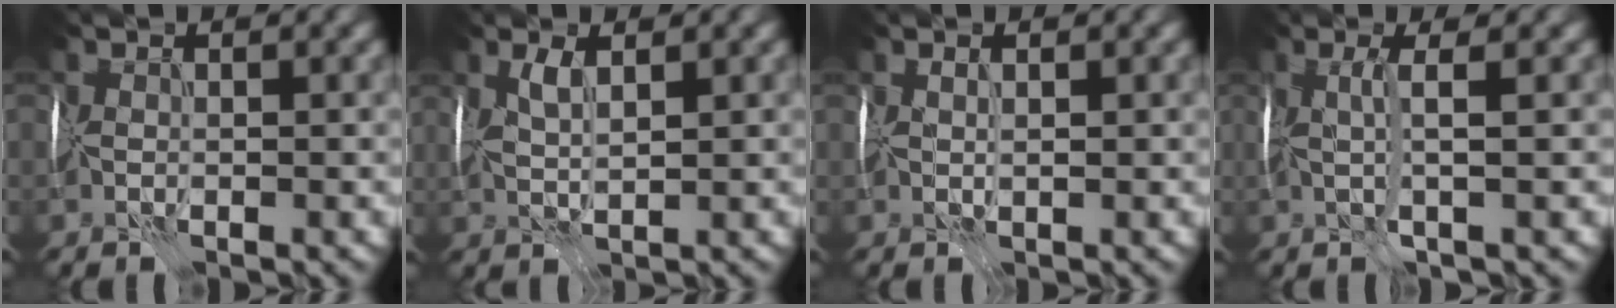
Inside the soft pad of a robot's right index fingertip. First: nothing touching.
{"total": 1.9, "force": [1.1, 0.4, 1.5], "torque": [-0.035, 0.011, 0.023]}
{"total": 0.8, "force": [0.6, 0.2, 0.5], "torque": [-0.004, 0.011, 0.011]}
{"total": 2.2, "force": [0.4, 0.2, 2.2], "torque": [-0.038, 0.006, 0.008]}